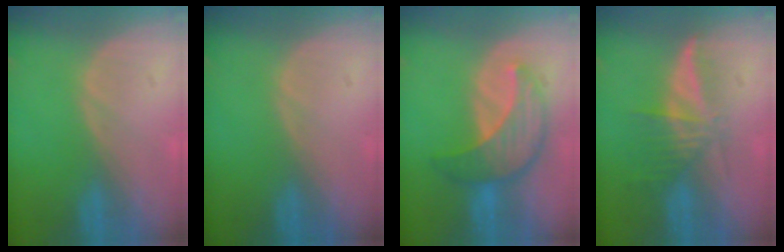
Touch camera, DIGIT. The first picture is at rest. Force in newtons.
{"total": 0.0}
{"total": 7.8, "press": 7.6, "slide": 1.8}
{"total": 6.2, "press": 5.5, "slide": 2.8}